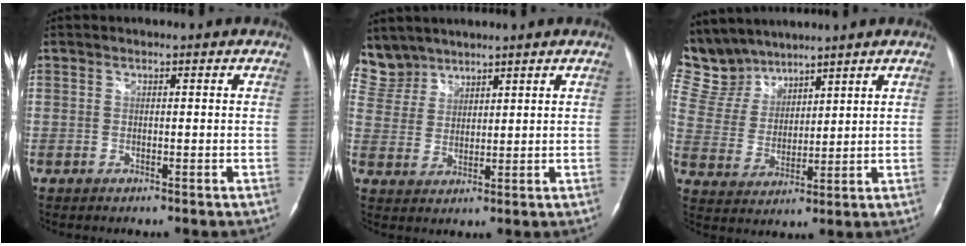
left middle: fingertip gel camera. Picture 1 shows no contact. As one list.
[{"total": 7.2, "force": [6.4, 3.3, -0.2], "torque": [-0.002, 0.011, 0.140]}, {"total": 11.0, "force": [10.1, 4.2, 1.3], "torque": [-0.046, 0.018, 0.220]}]